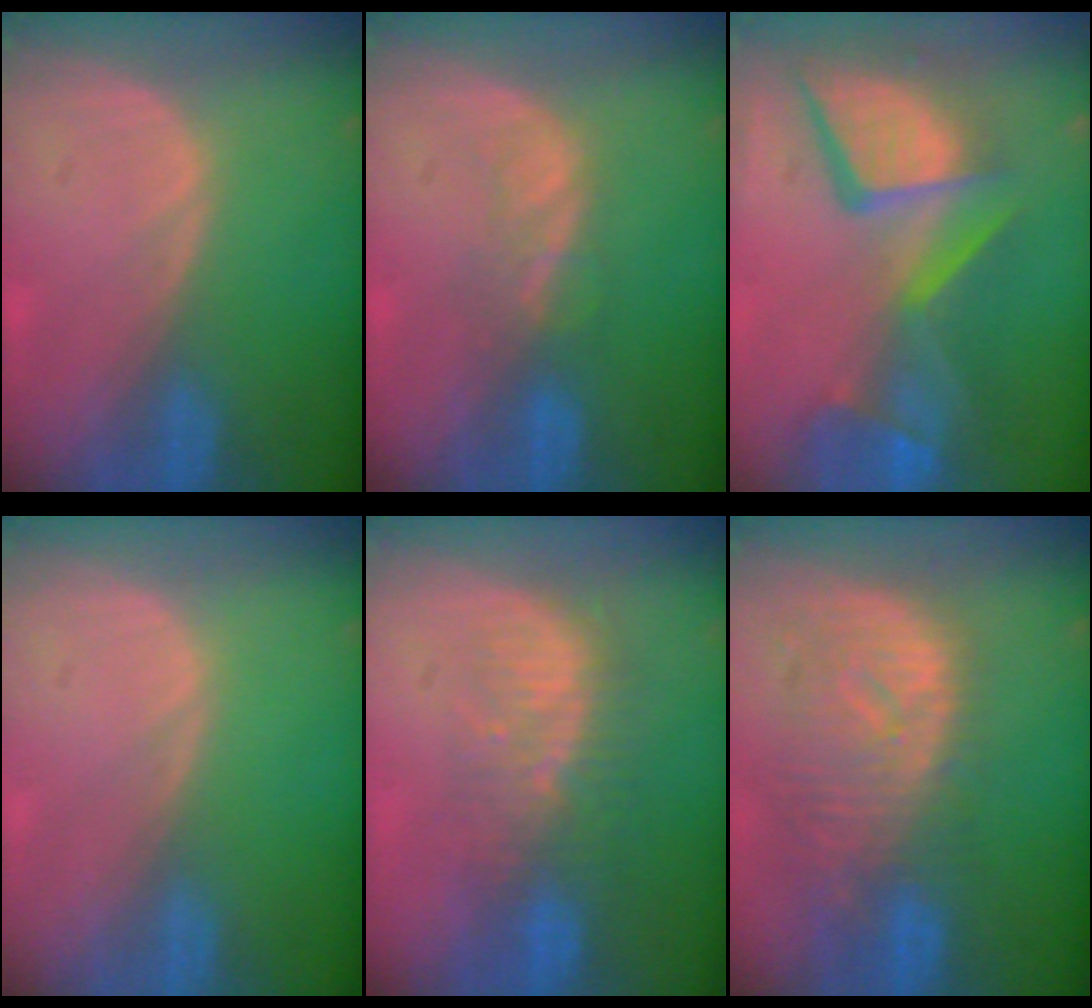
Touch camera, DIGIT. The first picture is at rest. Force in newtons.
{"total": 3.3, "press": 3.3, "slide": 0.5}
{"total": 13.7, "press": 11.2, "slide": 7.9}
{"total": 0.0}
{"total": 8.3, "press": 7.7, "slide": 3.1}
{"total": 10.8, "press": 9.6, "slide": 5.0}